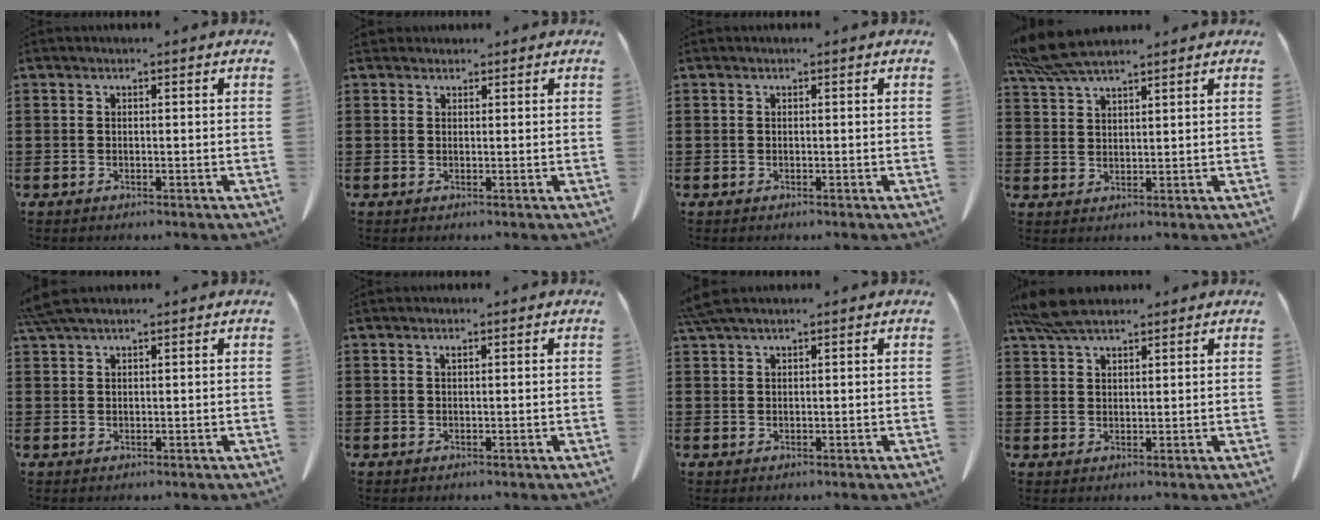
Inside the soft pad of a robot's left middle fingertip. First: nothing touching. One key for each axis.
{"total": 1.2, "fx": 1.0, "fy": 0.5, "fz": 0.1, "tx": -0.005, "ty": 0.001, "tz": 0.022}
{"total": 0.0}
{"total": 6.1, "fx": 5.1, "fy": 1.1, "fz": 3.1, "tx": -0.075, "ty": -0.008, "tz": 0.098}
{"total": 3.1, "fx": 2.5, "fy": 0.4, "fz": 1.9, "tx": -0.043, "ty": 0.001, "tz": 0.048}
{"total": 0.6, "fx": 0.4, "fy": 0.0, "fz": 0.4, "tx": -0.010, "ty": -0.002, "tz": 0.010}
{"total": 2.8, "fx": 2.1, "fy": 0.3, "fz": 1.7, "tx": -0.040, "ty": -0.001, "tz": 0.042}
{"total": 6.0, "fx": 4.8, "fy": 1.6, "fz": 3.2, "tx": -0.076, "ty": -0.004, "tz": 0.093}